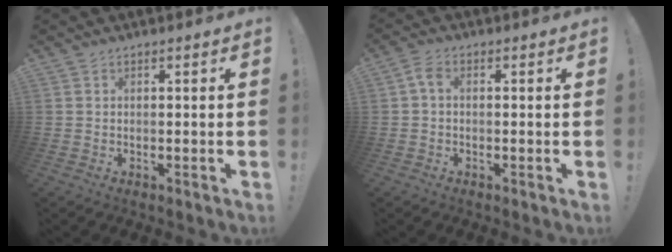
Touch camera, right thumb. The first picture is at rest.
{"total": 2.9, "force": [0.1, 1.7, 2.3], "torque": [-0.049, 0.010, 0.004]}